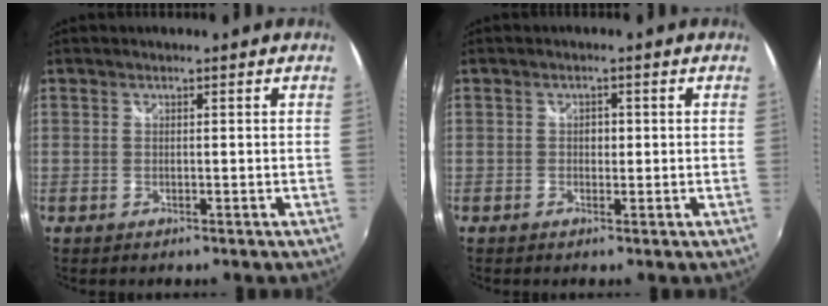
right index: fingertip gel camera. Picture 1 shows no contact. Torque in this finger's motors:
{"motor_torque": [0.16, 0.13, 0.19, 0.03]}